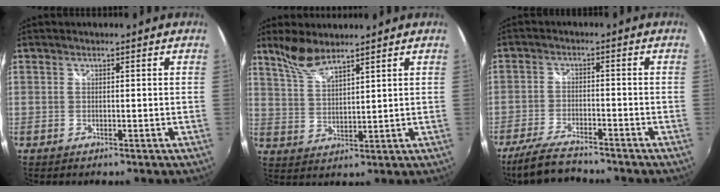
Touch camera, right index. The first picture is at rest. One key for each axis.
{"total": 6.2, "fx": 5.2, "fy": 1.3, "fz": 3.1, "tx": -0.064, "ty": 0.005, "tz": 0.109}
{"total": 10.0, "fx": -8.6, "fy": 2.2, "fz": 4.5, "tx": -0.117, "ty": -0.022, "tz": -0.154}